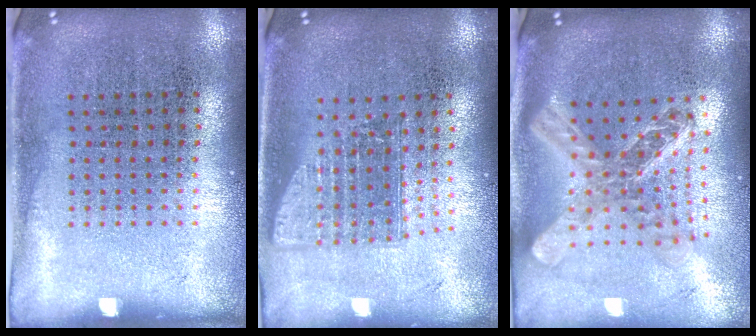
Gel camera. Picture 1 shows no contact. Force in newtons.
{"total": 1.5, "press": 1.2, "slide": 0.9}
{"total": 2.4, "press": 1.9, "slide": 1.4}